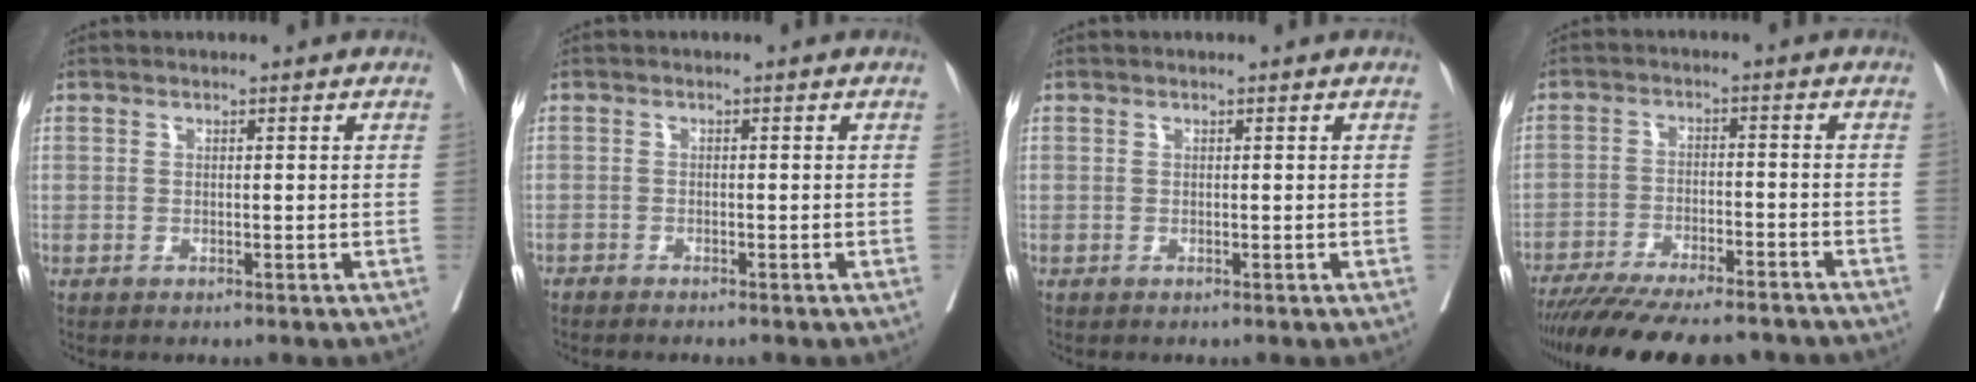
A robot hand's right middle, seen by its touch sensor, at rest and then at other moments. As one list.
[{"total": 1.7, "force": [-1.6, 0.2, 0.6], "torque": [-0.011, -0.001, -0.025]}, {"total": 0.0}, {"total": 18.0, "force": [-15.8, 3.0, 8.1], "torque": [-0.141, -0.026, -0.233]}]